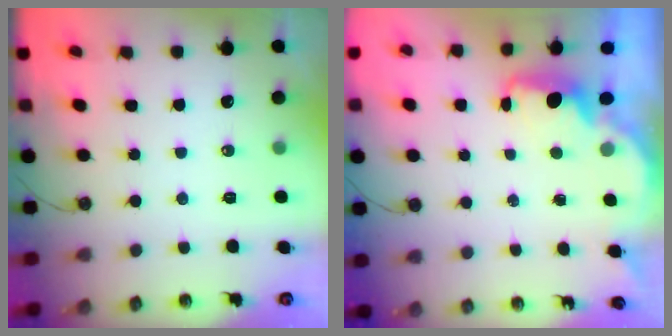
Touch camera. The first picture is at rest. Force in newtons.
{"total": 1.8, "press": 1.6, "slide": 0.7}